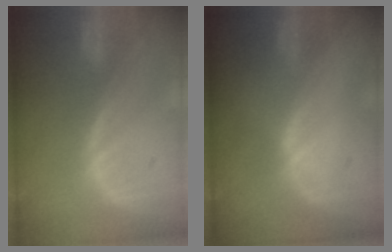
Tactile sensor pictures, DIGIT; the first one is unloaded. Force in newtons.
{"total": 0.7, "press": 0.4, "slide": 0.5}